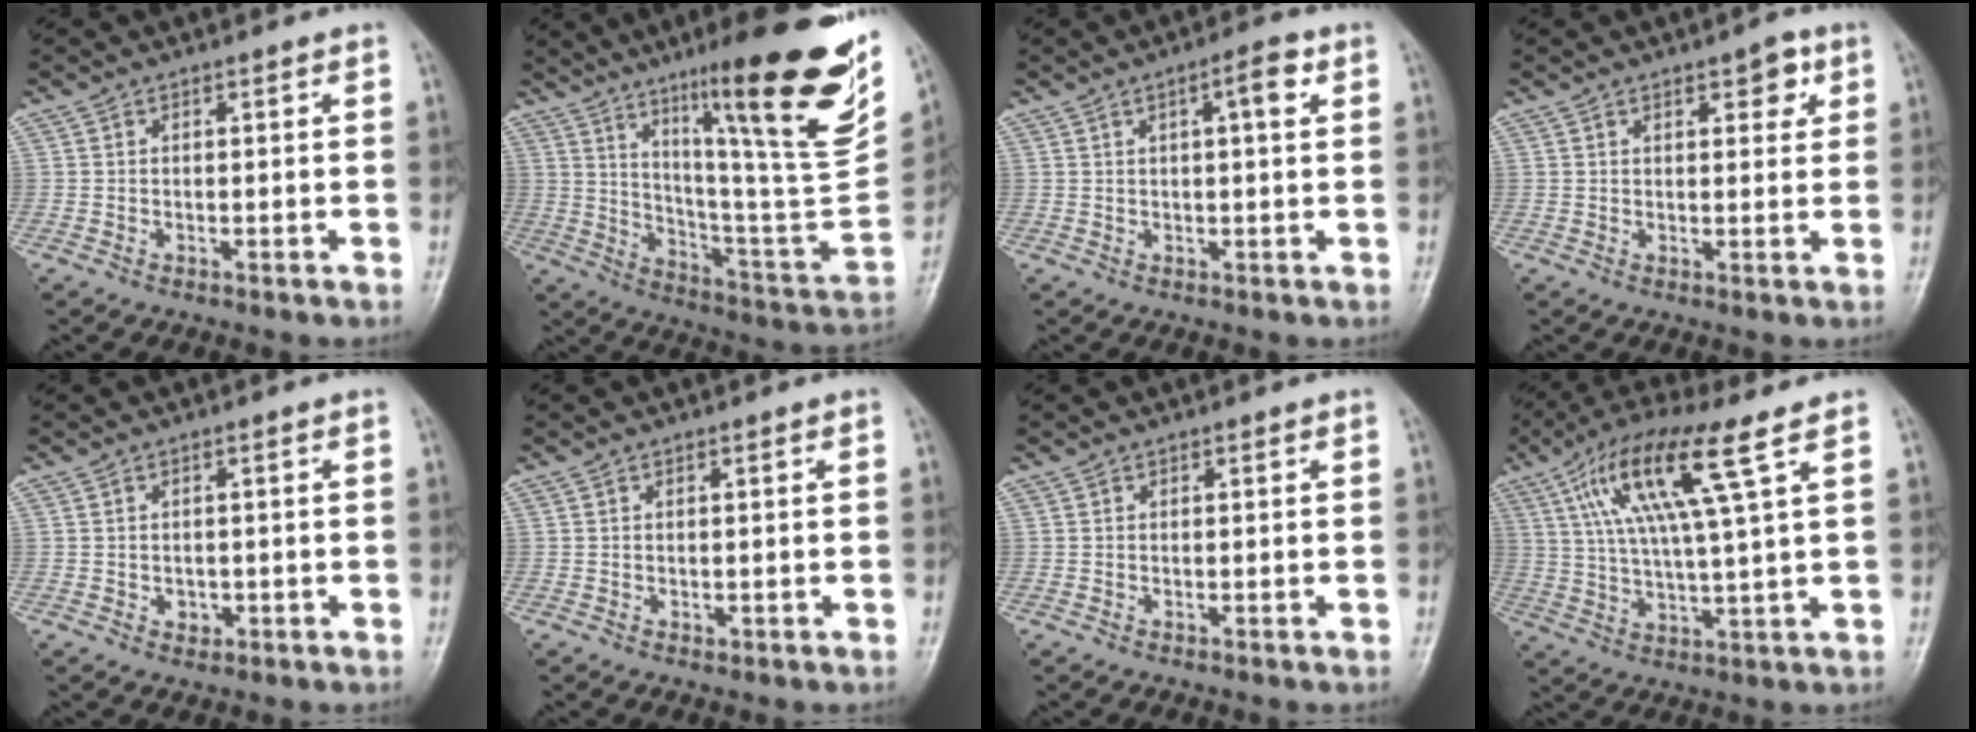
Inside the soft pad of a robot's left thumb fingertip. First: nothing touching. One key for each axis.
{"total": 30.9, "fx": 17.5, "fy": 4.9, "fz": 24.9, "tx": -0.332, "ty": -0.063, "tz": 0.282}
{"total": 4.4, "fx": 1.6, "fy": 1.0, "fz": 3.9, "tx": -0.060, "ty": 0.006, "tz": 0.024}
{"total": 4.2, "fx": 2.1, "fy": 1.8, "fz": 3.2, "tx": -0.027, "ty": -0.007, "tz": 0.026}
{"total": 1.8, "fx": -0.4, "fy": 1.5, "fz": 0.9, "tx": -0.004, "ty": 0.002, "tz": -0.002}
{"total": 0.6, "fx": 0.0, "fy": 0.4, "fz": 0.5, "tx": -0.005, "ty": -0.001, "tz": 0.004}
{"total": 0.0}
{"total": 14.6, "fx": 6.2, "fy": 1.7, "fz": 13.2, "tx": -0.271, "ty": -0.003, "tz": 0.115}